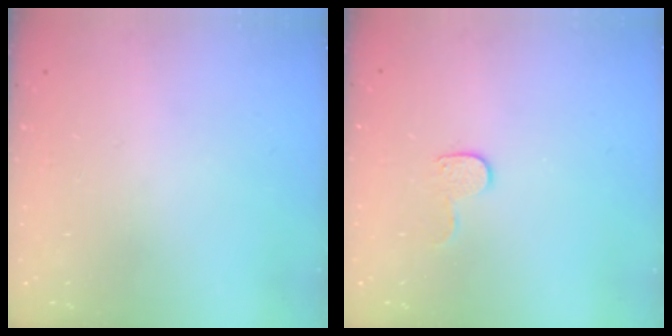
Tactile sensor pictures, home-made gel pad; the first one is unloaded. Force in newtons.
{"total": 6.7, "press": 6.7, "slide": 0.6}